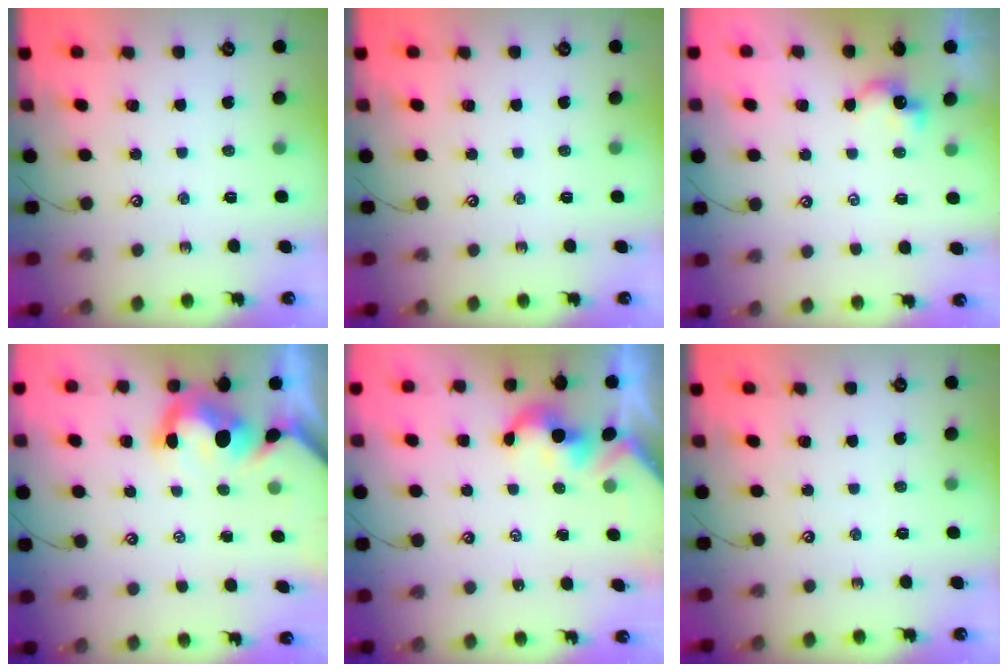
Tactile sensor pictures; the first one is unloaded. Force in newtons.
{"total": 0.0}
{"total": 1.7, "press": 1.7, "slide": 0.2}
{"total": 4.4, "press": 4.3, "slide": 1.0}
{"total": 1.9, "press": 1.9, "slide": 0.2}
{"total": 0.0}